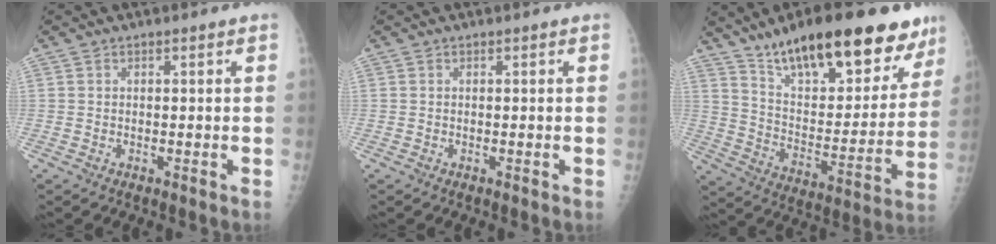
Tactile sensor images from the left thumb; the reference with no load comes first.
{"total": 0.0}
{"total": 26.5, "force": [18.3, 9.3, 16.8], "torque": [-0.210, -0.066, 0.287]}